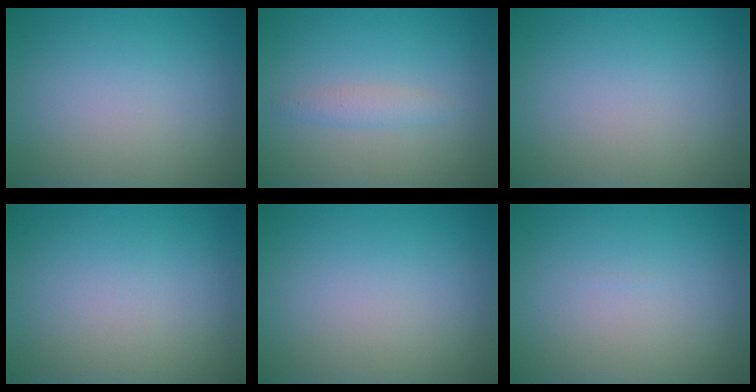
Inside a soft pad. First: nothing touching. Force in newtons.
{"total": 1.4, "press": 1.4, "slide": 0.0}
{"total": 0.0}
{"total": 0.0}
{"total": 0.0}
{"total": 0.0}